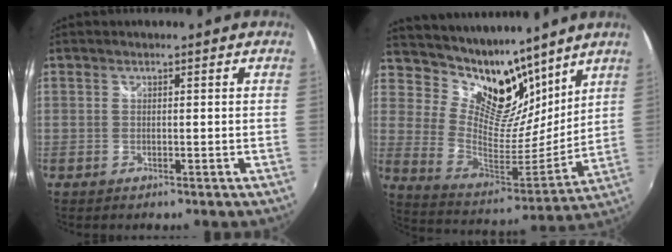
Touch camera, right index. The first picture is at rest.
{"total": 17.5, "force": [13.3, 8.1, 8.0], "torque": [-0.155, -0.013, 0.239]}